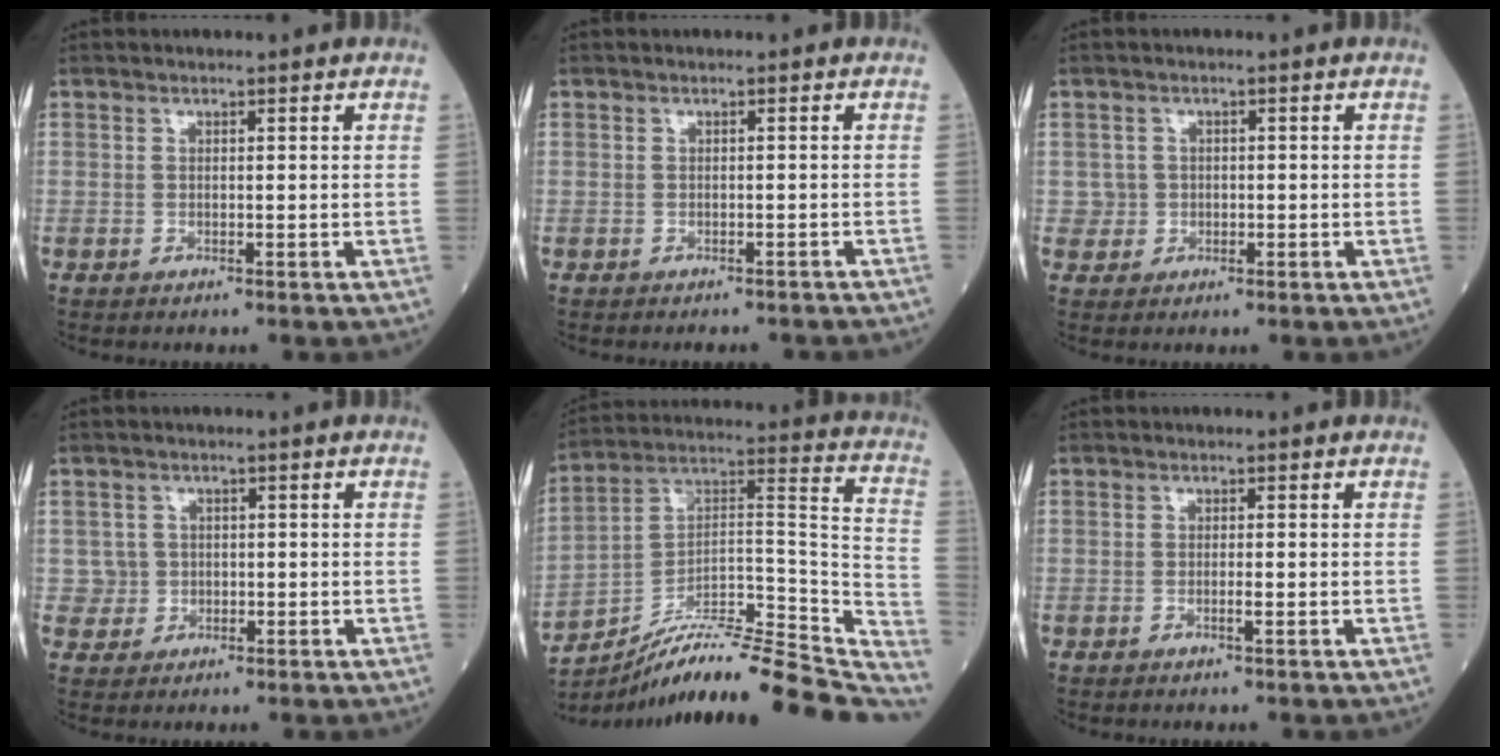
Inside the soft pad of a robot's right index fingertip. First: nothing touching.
{"total": 3.9, "force": [-3.5, 1.4, 1.0], "torque": [-0.008, -0.002, -0.037]}
{"total": 2.2, "force": [0.0, 2.2, -0.1], "torque": [0.010, 0.007, 0.002]}
{"total": 2.8, "force": [0.0, 2.8, -0.1], "torque": [0.014, 0.008, 0.003]}
{"total": 28.2, "force": [-25.0, 1.9, 12.8], "torque": [-0.132, 0.018, -0.373]}
{"total": 1.1, "force": [-0.4, 0.0, 1.0], "torque": [-0.022, -0.001, -0.007]}